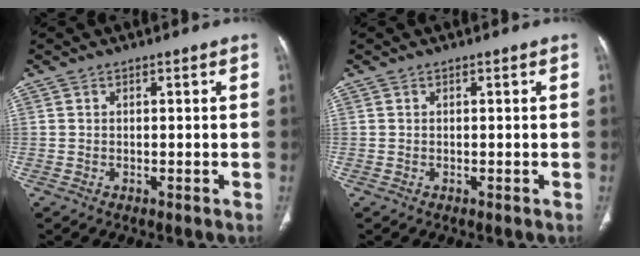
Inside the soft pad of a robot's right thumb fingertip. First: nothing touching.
{"total": 0.0}